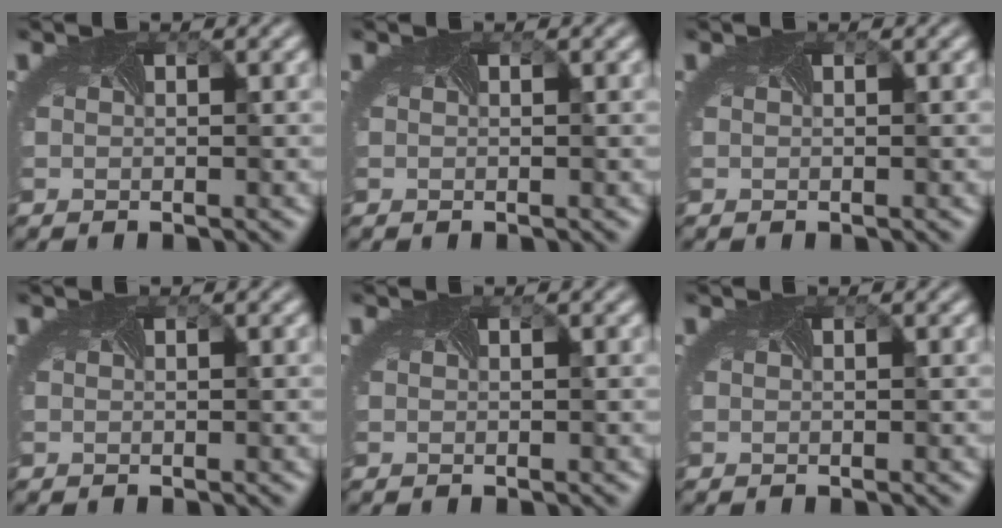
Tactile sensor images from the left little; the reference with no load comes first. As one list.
[{"total": 0.0}, {"total": 0.0}, {"total": 0.0}, {"total": 0.0}, {"total": 0.0}]